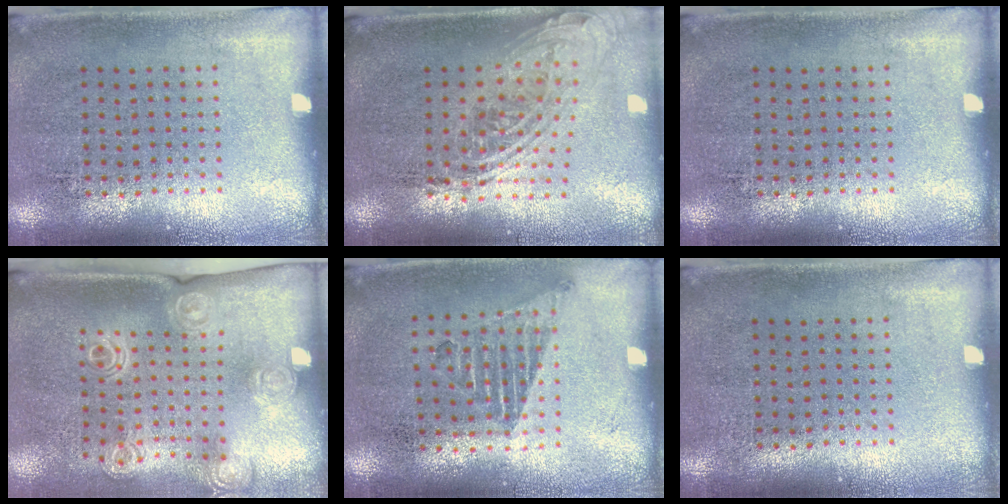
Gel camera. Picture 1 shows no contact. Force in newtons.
{"total": 2.0, "press": 1.6, "slide": 1.3}
{"total": 0.0}
{"total": 1.5, "press": 1.4, "slide": 0.6}
{"total": 1.0, "press": 0.9, "slide": 0.4}
{"total": 0.0}